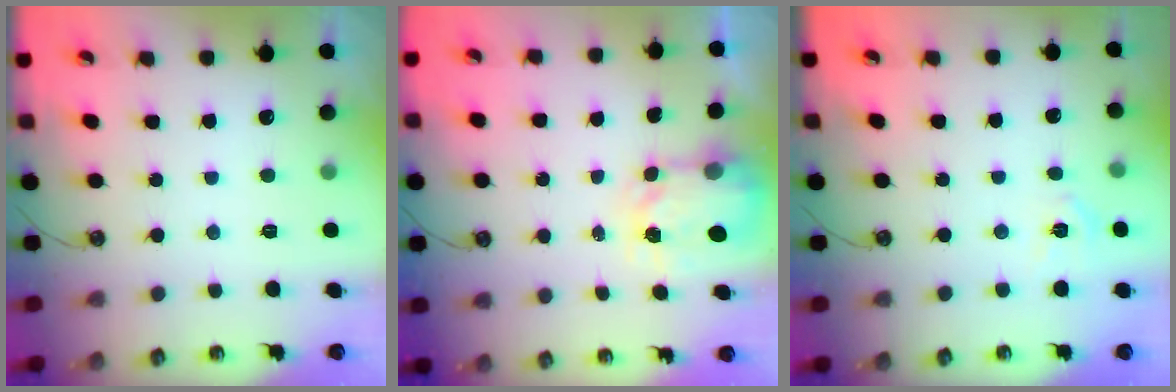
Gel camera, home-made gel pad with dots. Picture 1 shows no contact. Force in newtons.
{"total": 4.0, "press": 3.9, "slide": 0.5}
{"total": 3.5, "press": 3.5, "slide": 0.1}